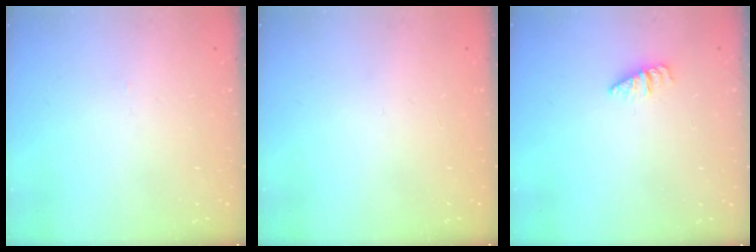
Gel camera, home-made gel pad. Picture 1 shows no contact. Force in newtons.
{"total": 0.0}
{"total": 1.2, "press": 1.2, "slide": 0.2}